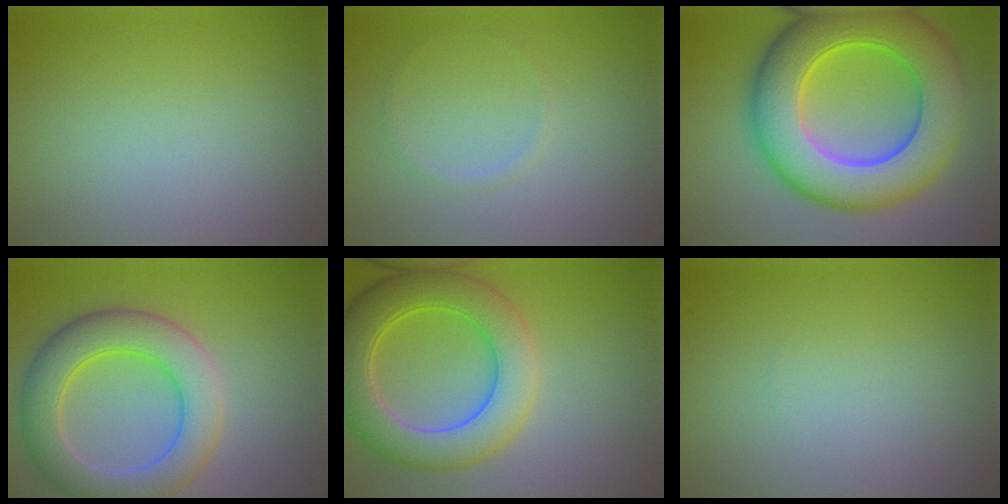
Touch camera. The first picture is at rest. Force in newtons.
{"total": 0.7, "press": 0.7, "slide": 0.1}
{"total": 12.0, "press": 12.0, "slide": 0.2}
{"total": 7.1, "press": 7.1, "slide": 0.3}
{"total": 7.6, "press": 7.6, "slide": 0.2}
{"total": 0.0}